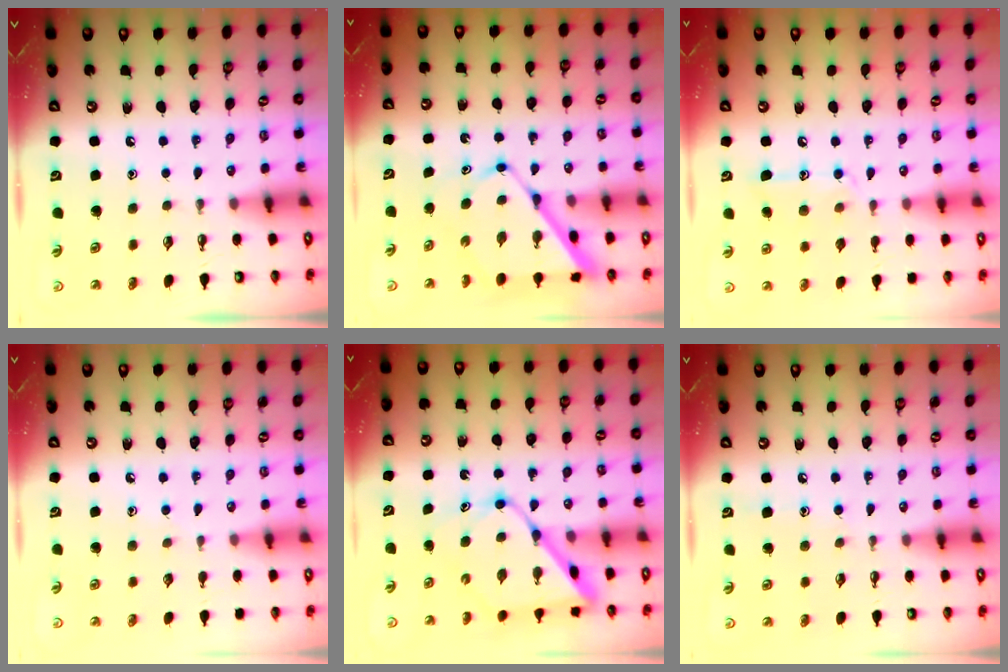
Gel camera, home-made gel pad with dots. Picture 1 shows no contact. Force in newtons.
{"total": 10.0, "press": 10.0, "slide": 0.7}
{"total": 11.9, "press": 11.9, "slide": 0.9}
{"total": 5.0, "press": 4.9, "slide": 0.6}
{"total": 13.5, "press": 13.4, "slide": 1.1}
{"total": 4.9, "press": 4.8, "slide": 0.6}